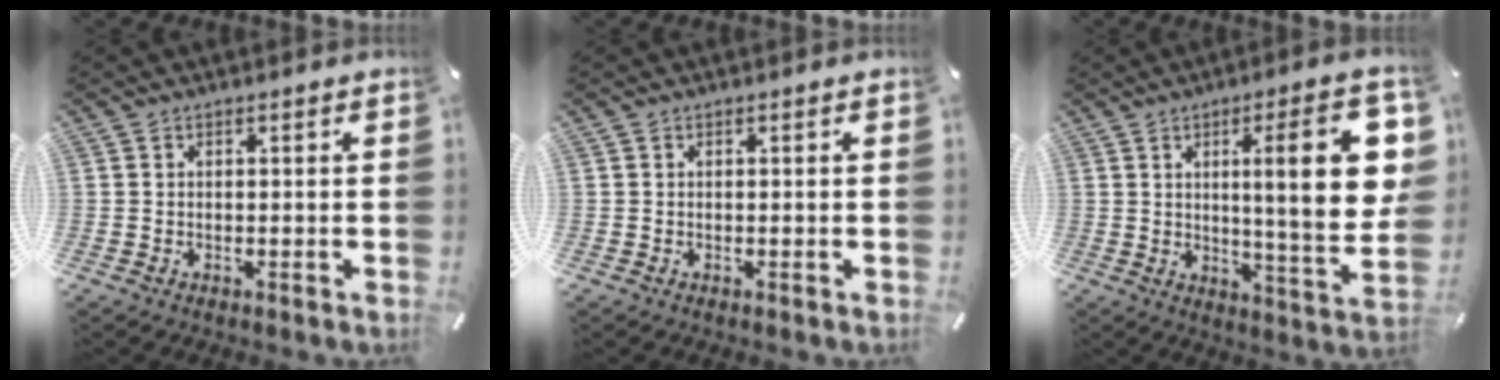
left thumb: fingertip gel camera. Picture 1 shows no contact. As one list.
[{"total": 0.0}, {"total": 21.2, "force": [4.8, 4.2, 20.2], "torque": [-0.295, -0.020, 0.059]}]